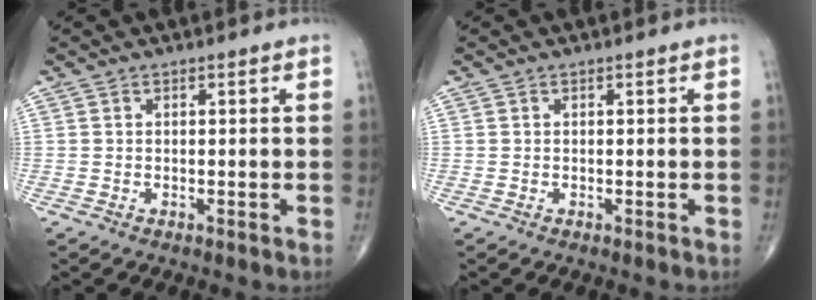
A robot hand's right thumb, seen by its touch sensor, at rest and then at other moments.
{"total": 0.0}